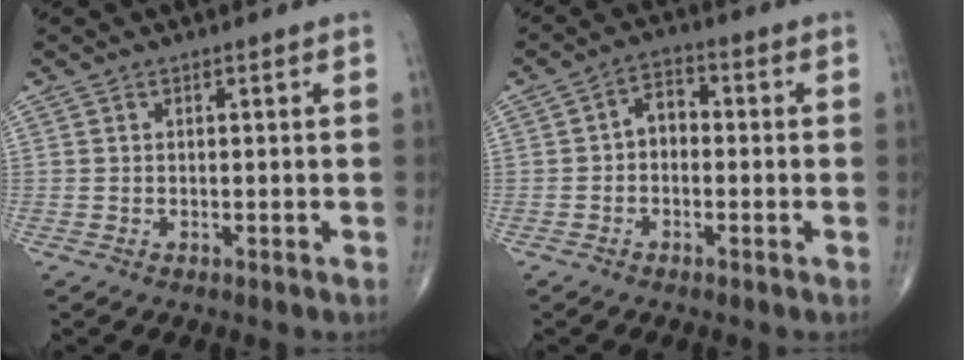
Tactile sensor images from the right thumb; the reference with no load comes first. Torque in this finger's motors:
{"motor_torque": [-0.48, 0.57, 0.09, -0.06, 0.07]}